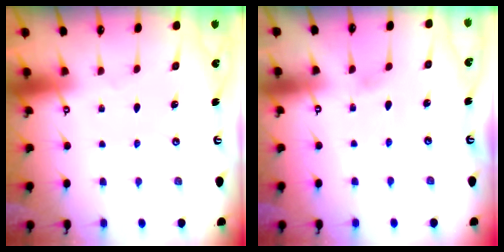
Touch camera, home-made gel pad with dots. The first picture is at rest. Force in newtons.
{"total": 5.4, "press": 5.3, "slide": 0.7}